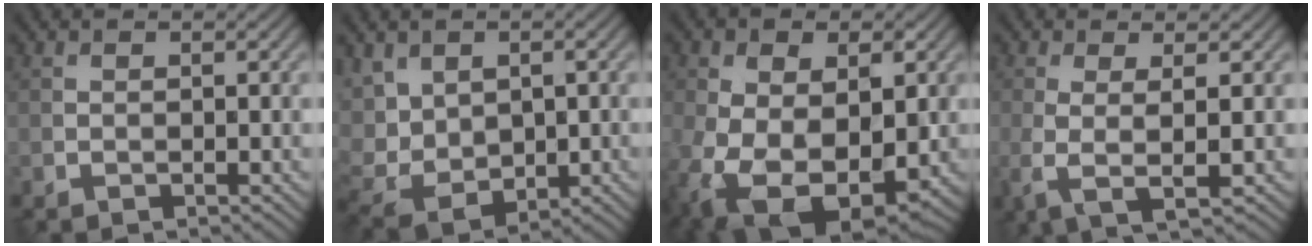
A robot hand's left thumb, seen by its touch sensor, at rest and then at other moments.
{"total": 6.7, "force": [1.0, 4.7, 4.8], "torque": [-0.121, -0.008, 0.020]}
{"total": 14.7, "force": [-3.7, 9.7, 10.4], "torque": [-0.210, -0.046, -0.038]}
{"total": 3.9, "force": [0.2, 0.8, 3.8], "torque": [-0.081, -0.003, 0.001]}